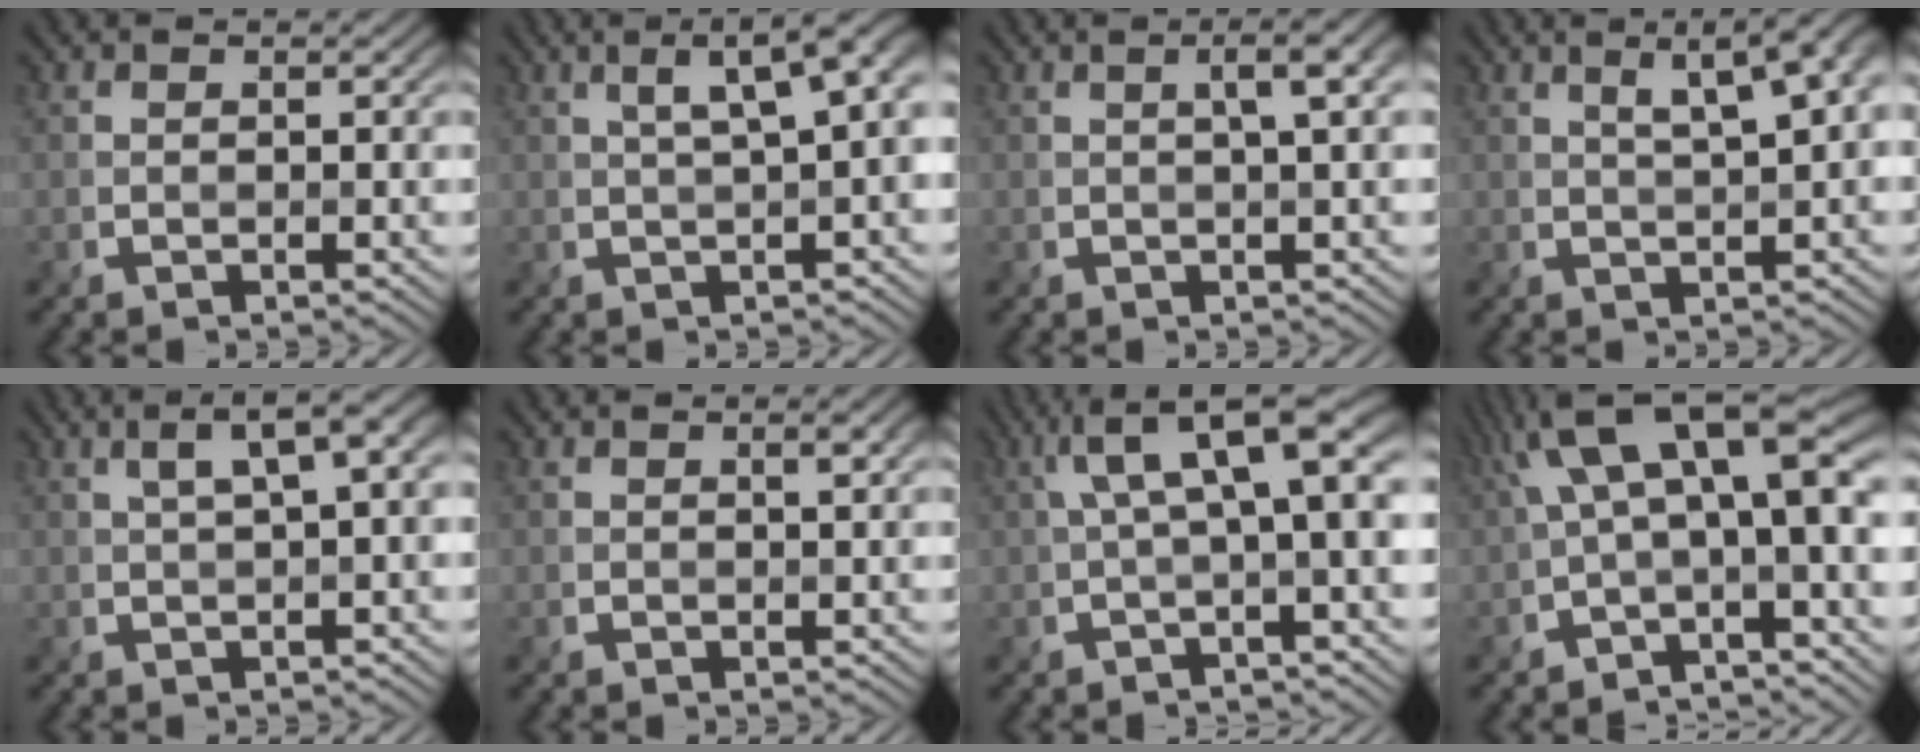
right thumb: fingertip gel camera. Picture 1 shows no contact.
{"total": 7.2, "force": [2.0, 1.7, 6.7], "torque": [-0.076, 0.032, 0.027]}
{"total": 3.6, "force": [1.0, 0.6, 3.4], "torque": [-0.048, 0.013, 0.015]}
{"total": 8.4, "force": [3.8, 2.3, 7.2], "torque": [-0.077, 0.033, 0.041]}
{"total": 5.2, "force": [1.6, 1.1, 4.9], "torque": [-0.078, 0.021, 0.027]}
{"total": 1.3, "force": [0.6, 0.2, 1.1], "torque": [-0.019, 0.002, 0.009]}
{"total": 8.6, "force": [1.5, 2.1, 8.2], "torque": [-0.132, 0.027, 0.022]}
{"total": 11.8, "force": [1.4, 3.9, 11.0], "torque": [-0.193, 0.015, 0.023]}